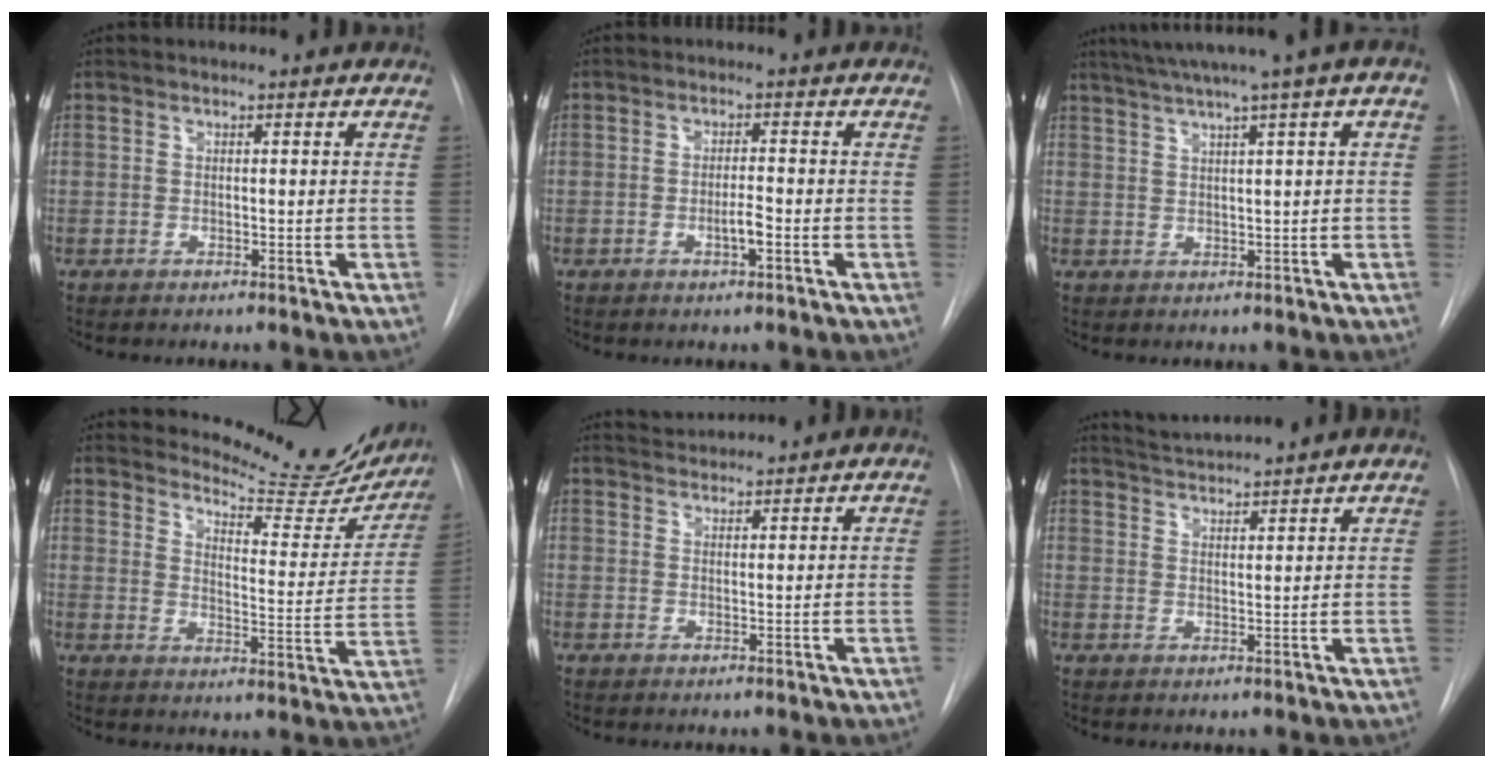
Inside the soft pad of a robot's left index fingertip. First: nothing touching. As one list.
[{"total": 2.4, "force": [-0.9, 0.3, 2.2], "torque": [-0.040, 0.000, -0.016]}, {"total": 7.3, "force": [4.7, -1.0, 5.6], "torque": [-0.082, 0.027, 0.070]}, {"total": 15.8, "force": [15.3, 2.6, 3.2], "torque": [-0.036, -0.075, 0.178]}, {"total": 2.7, "force": [2.7, -0.4, -0.3], "torque": [-0.001, 0.017, 0.055]}, {"total": 6.3, "force": [6.1, -1.0, 1.4], "torque": [-0.032, 0.017, 0.097]}]